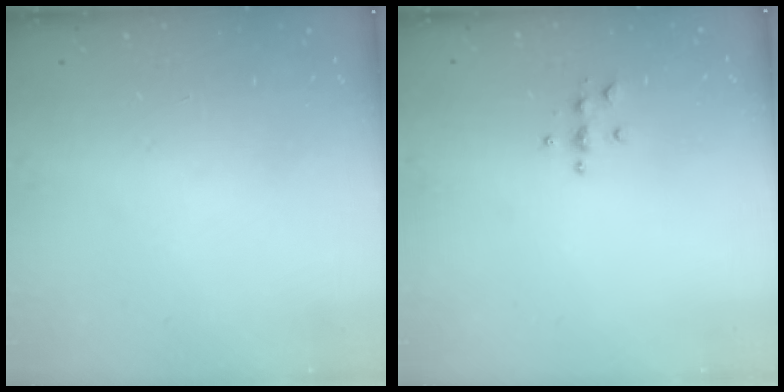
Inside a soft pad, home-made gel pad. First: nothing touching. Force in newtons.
{"total": 3.8, "press": 3.8, "slide": 0.4}